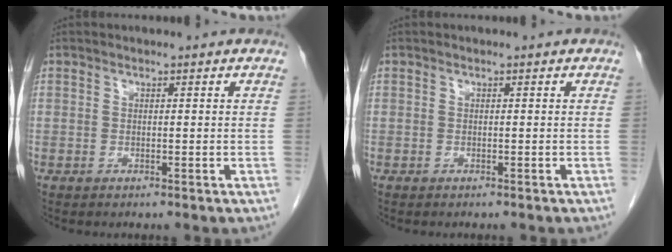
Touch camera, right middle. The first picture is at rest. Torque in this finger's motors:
{"motor_torque": [0.35, -0.52, 0.02, 0.01]}